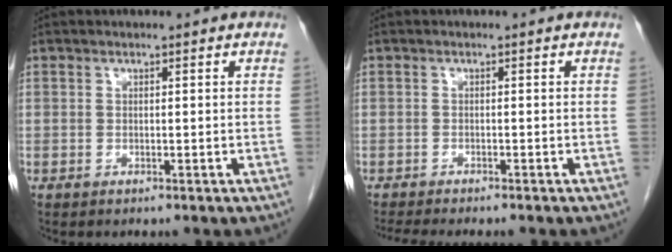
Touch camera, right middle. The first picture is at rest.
{"total": 6.2, "force": [-5.4, 0.5, 3.0], "torque": [-0.037, -0.011, -0.082]}